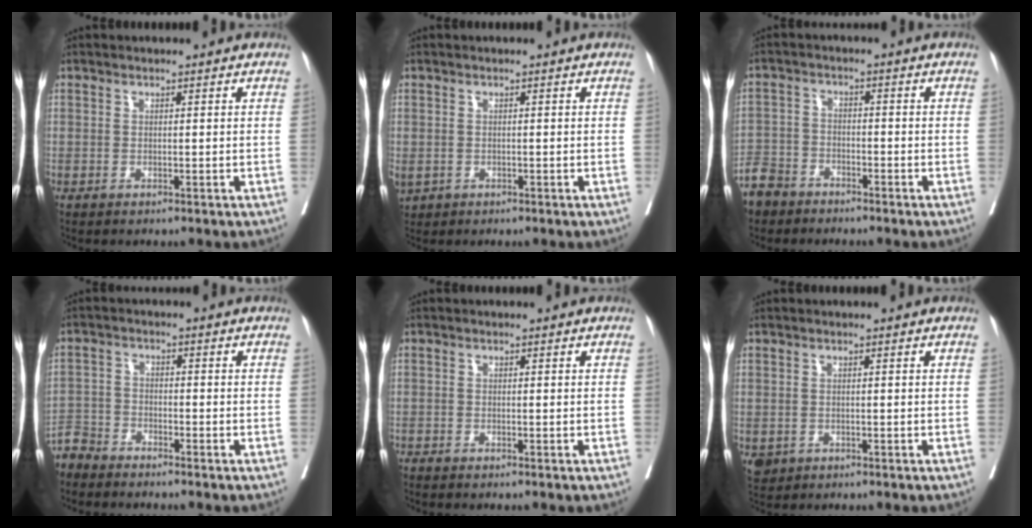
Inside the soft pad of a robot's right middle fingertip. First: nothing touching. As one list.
[{"total": 3.3, "force": [-1.3, 2.6, 1.6], "torque": [-0.045, -0.004, -0.014]}, {"total": 5.8, "force": [-4.9, 3.0, 0.5], "torque": [-0.016, -0.005, -0.099]}, {"total": 4.1, "force": [-4.0, 1.0, -0.4], "torque": [0.010, -0.009, -0.081]}, {"total": 0.8, "force": [-0.7, -0.2, 0.2], "torque": [-0.006, -0.001, -0.018]}, {"total": 1.8, "force": [-0.7, 1.6, 0.6], "torque": [-0.012, 0.000, -0.005]}]